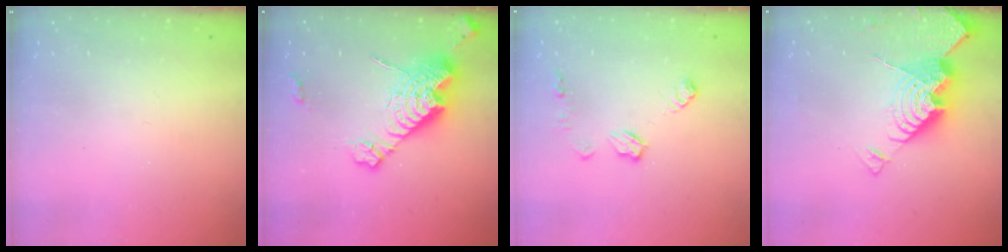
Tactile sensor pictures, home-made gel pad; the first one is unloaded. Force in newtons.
{"total": 16.6, "press": 16.5, "slide": 1.5}
{"total": 7.2, "press": 7.2, "slide": 0.6}
{"total": 15.4, "press": 15.3, "slide": 1.5}